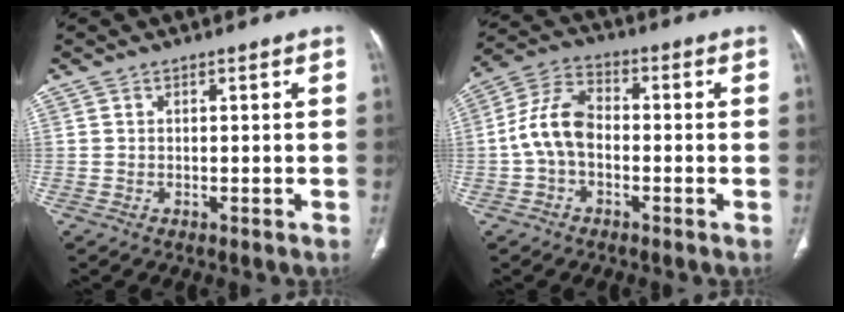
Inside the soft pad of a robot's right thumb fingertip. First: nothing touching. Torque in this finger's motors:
{"motor_torque": [1.30, 1.43, 1.15, -0.50, 0.11]}